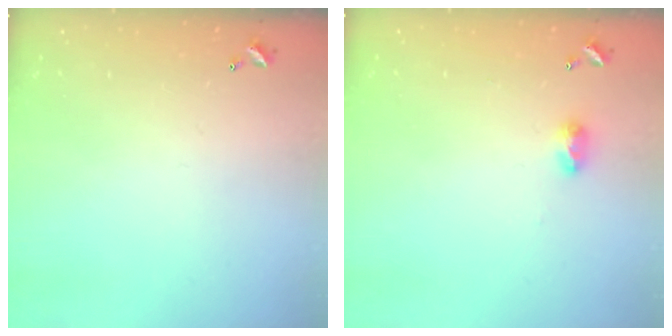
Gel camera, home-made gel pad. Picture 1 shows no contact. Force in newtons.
{"total": 4.1, "press": 4.1, "slide": 0.5}